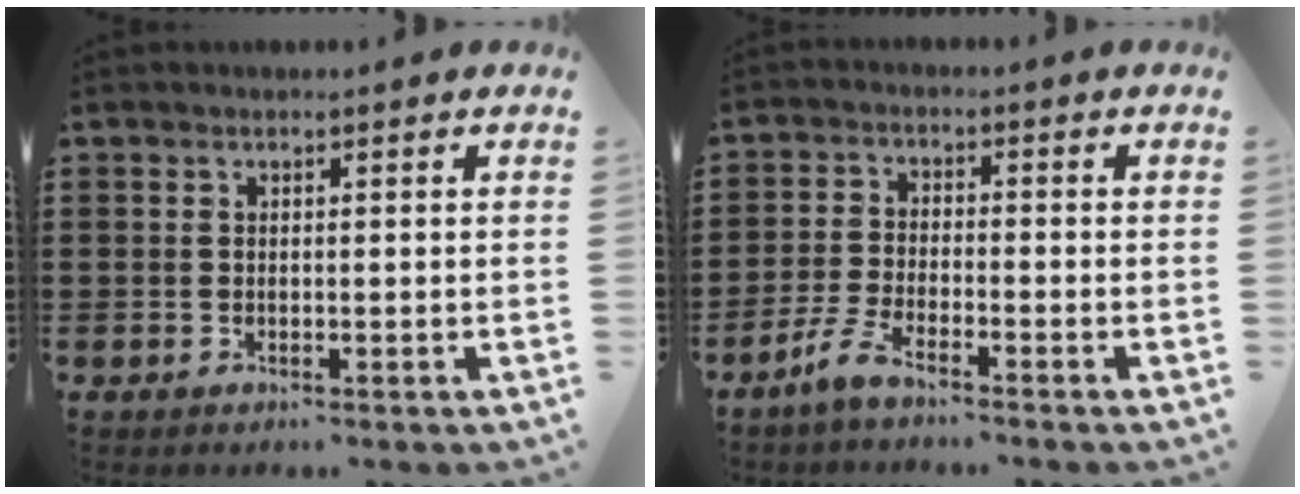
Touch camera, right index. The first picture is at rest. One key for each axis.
{"total": 3.9, "fx": -3.3, "fy": 0.2, "fz": 2.1, "tx": -0.065, "ty": -0.007, "tz": -0.071}